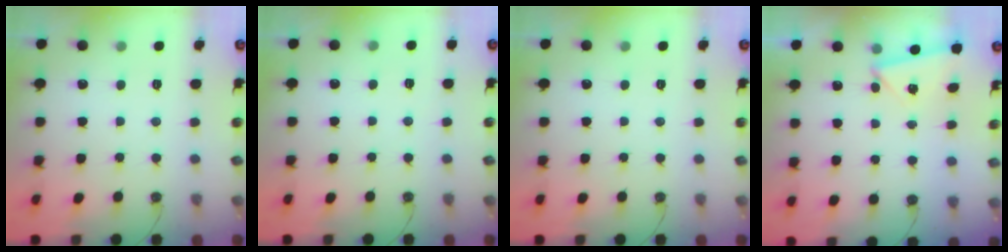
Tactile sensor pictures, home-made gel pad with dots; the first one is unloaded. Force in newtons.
{"total": 2.1, "press": 0.8, "slide": 2.0}
{"total": 0.0}
{"total": 2.9, "press": 2.8, "slide": 0.6}